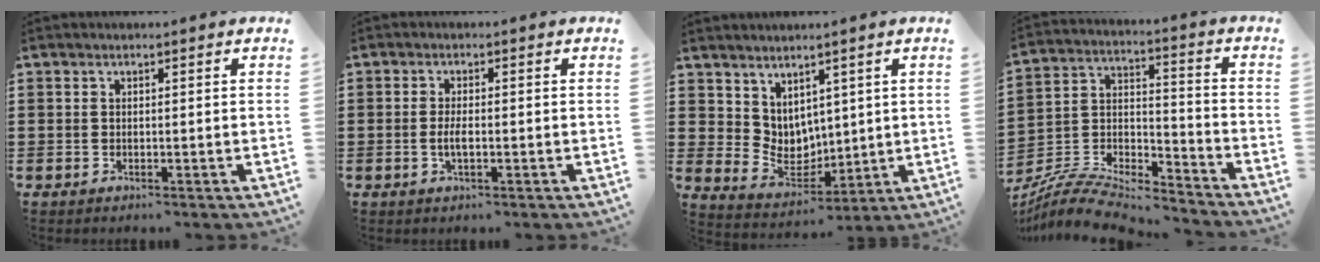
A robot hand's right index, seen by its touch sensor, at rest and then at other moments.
{"total": 2.4, "force": [-0.5, 0.7, 2.2], "torque": [-0.048, -0.003, -0.012]}
{"total": 5.7, "force": [3.9, 4.0, 0.8], "torque": [-0.036, -0.020, 0.078]}
{"total": 7.4, "force": [-7.0, 1.6, 1.8], "torque": [-0.046, 0.001, -0.141]}